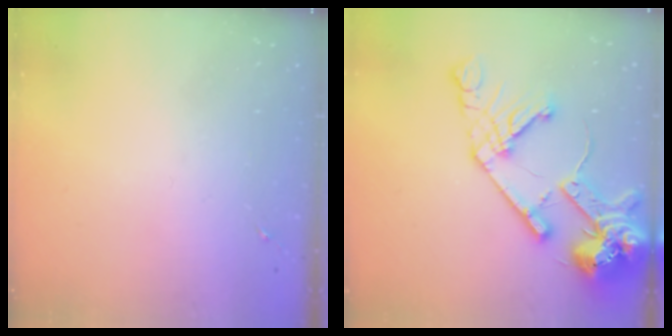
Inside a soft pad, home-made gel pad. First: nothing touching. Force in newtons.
{"total": 20.4, "press": 20.2, "slide": 2.9}